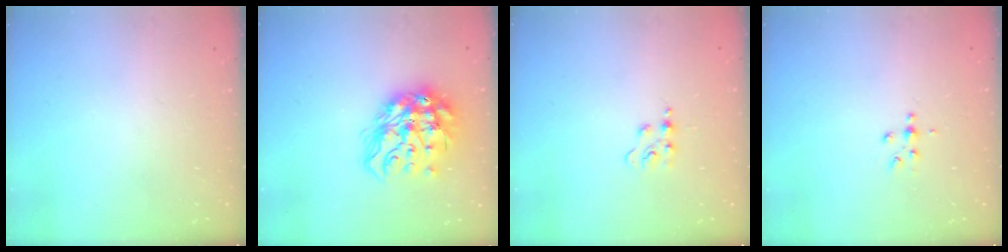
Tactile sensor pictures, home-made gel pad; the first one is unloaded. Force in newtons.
{"total": 16.8, "press": 16.7, "slide": 1.9}
{"total": 3.9, "press": 3.9, "slide": 0.5}
{"total": 5.2, "press": 4.8, "slide": 2.1}